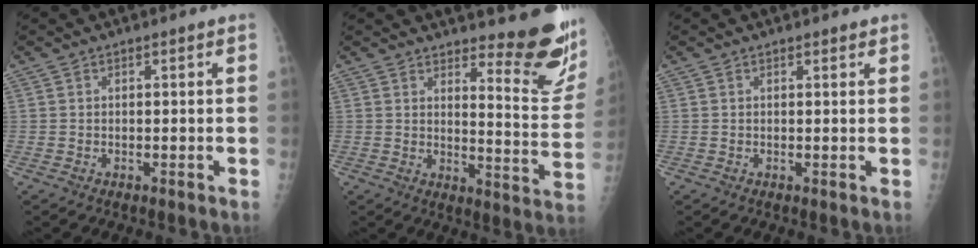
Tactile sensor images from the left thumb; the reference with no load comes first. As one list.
[{"total": 14.1, "force": [10.8, 3.3, 8.4], "torque": [-0.073, -0.111, 0.135]}, {"total": 0.9, "force": [0.7, 0.3, 0.4], "torque": [-0.005, -0.003, 0.009]}]